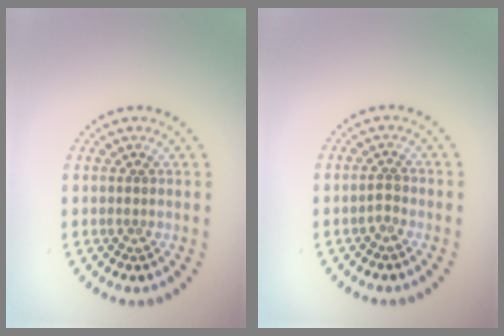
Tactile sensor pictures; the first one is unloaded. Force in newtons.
{"total": 1.0, "press": 0.9, "slide": 0.5}